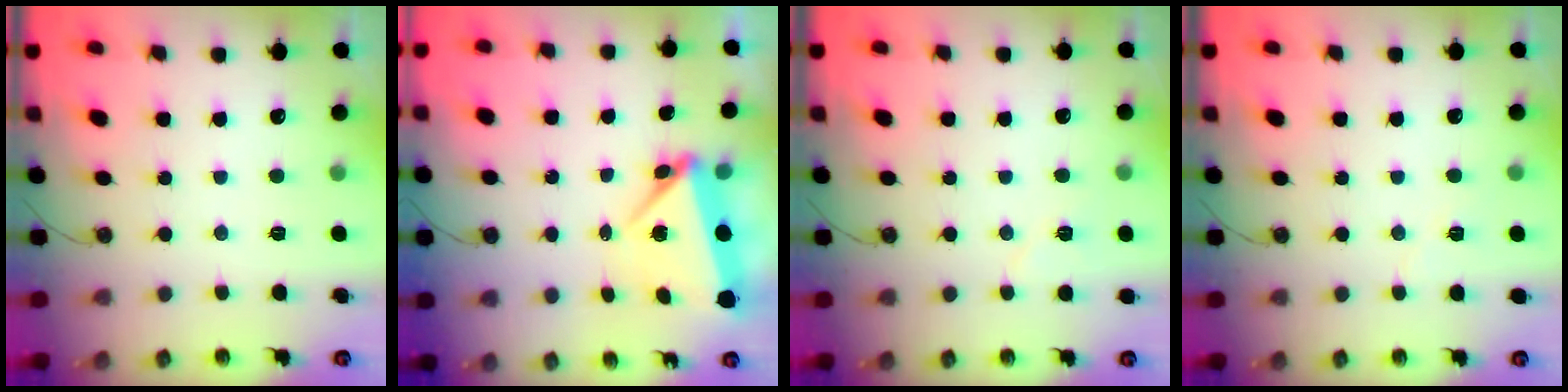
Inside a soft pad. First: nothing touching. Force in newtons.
{"total": 5.5, "press": 5.4, "slide": 0.6}
{"total": 5.8, "press": 3.5, "slide": 4.6}
{"total": 4.6, "press": 4.2, "slide": 2.0}